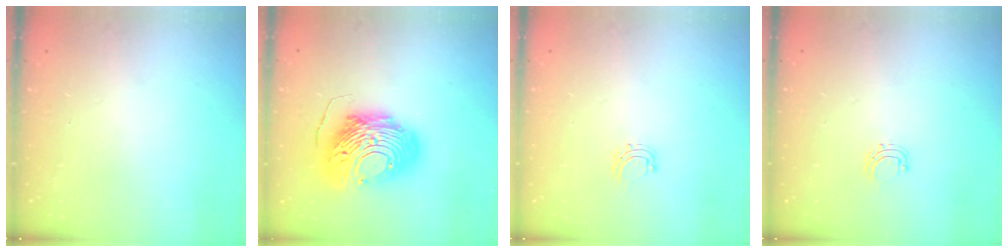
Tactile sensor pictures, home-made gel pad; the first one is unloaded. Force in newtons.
{"total": 19.8, "press": 19.7, "slide": 1.9}
{"total": 4.5, "press": 4.5, "slide": 0.3}
{"total": 4.5, "press": 4.5, "slide": 0.3}